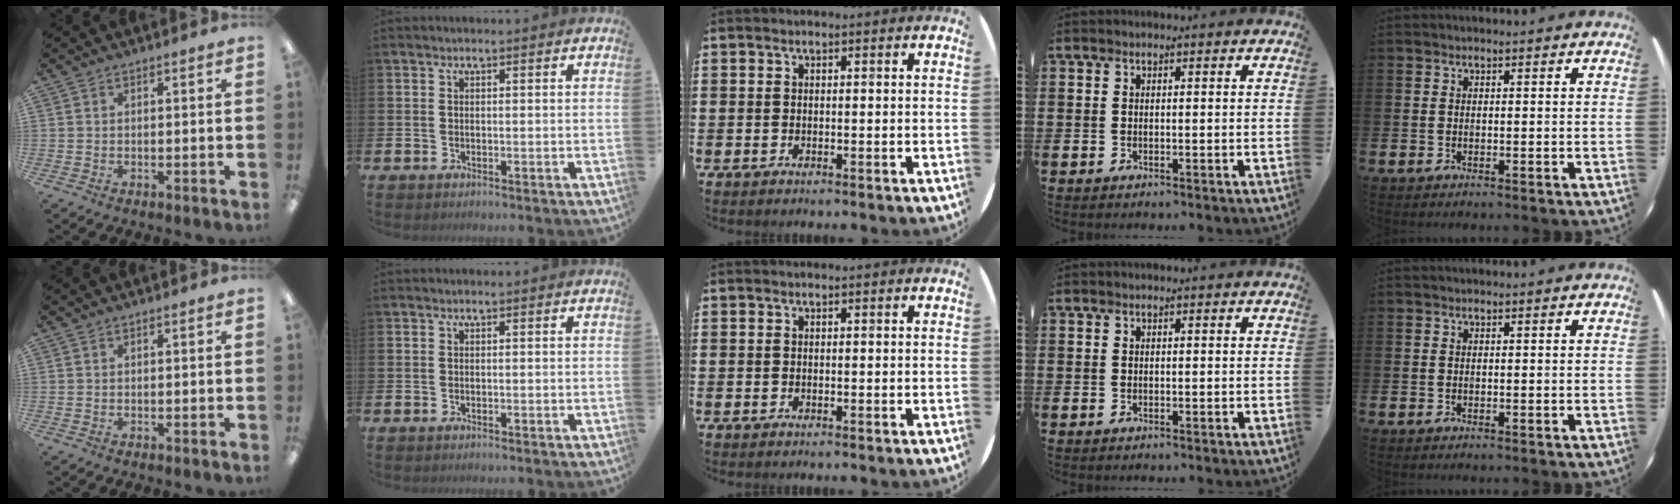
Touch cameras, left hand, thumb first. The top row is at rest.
{}